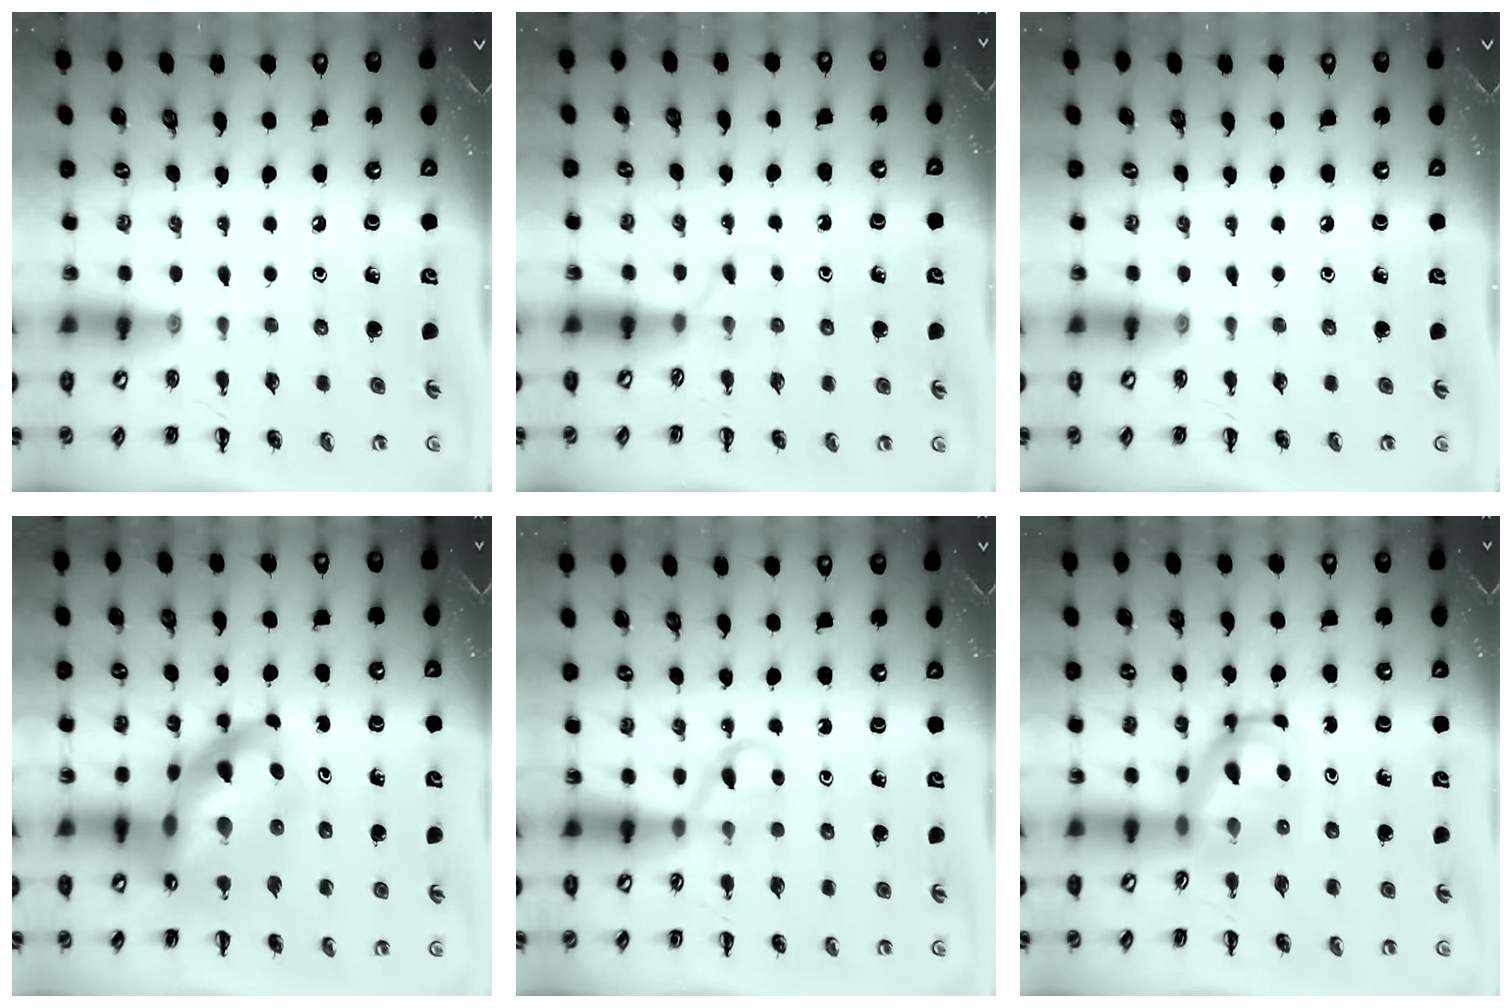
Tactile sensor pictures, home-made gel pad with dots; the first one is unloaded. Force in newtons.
{"total": 2.5, "press": 2.3, "slide": 1.0}
{"total": 0.0}
{"total": 18.7, "press": 18.0, "slide": 4.9}
{"total": 3.6, "press": 3.4, "slide": 1.3}
{"total": 5.2, "press": 5.1, "slide": 0.8}